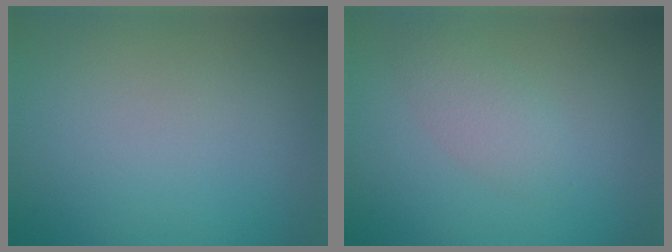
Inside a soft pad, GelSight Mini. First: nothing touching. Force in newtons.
{"total": 2.2, "press": 2.2, "slide": 0.2}